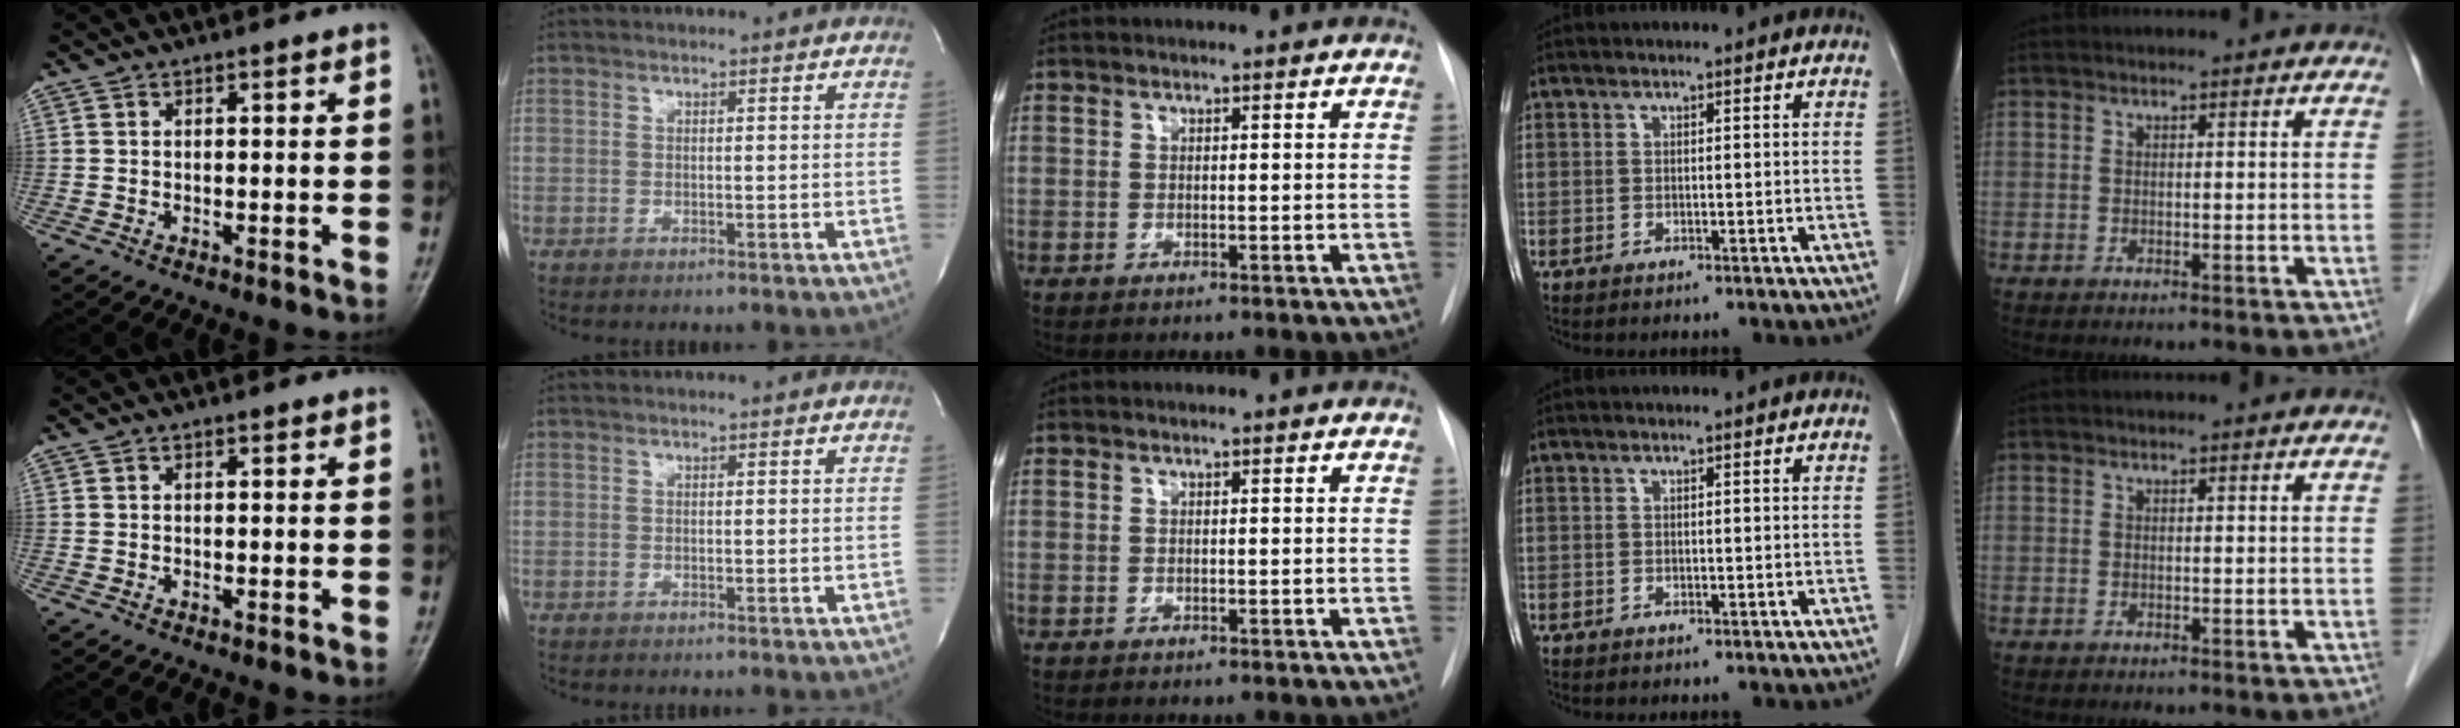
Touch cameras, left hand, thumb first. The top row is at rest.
{}